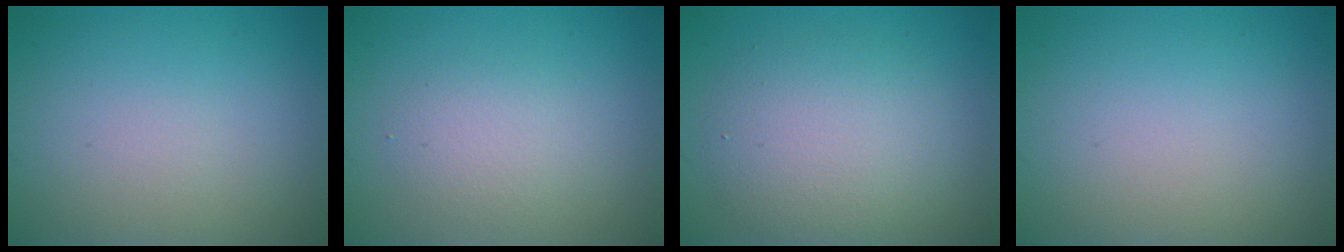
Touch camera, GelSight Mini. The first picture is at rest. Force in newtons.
{"total": 2.3, "press": 2.3, "slide": 0.1}
{"total": 4.9, "press": 4.9, "slide": 0.2}
{"total": 0.0}